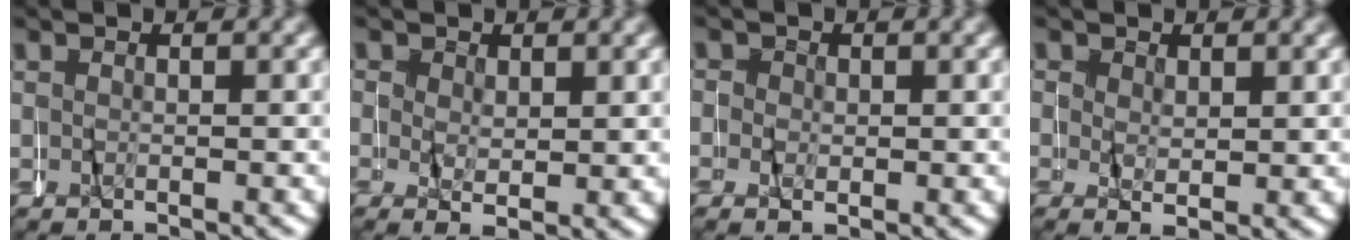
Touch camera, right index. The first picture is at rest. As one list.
[{"total": 2.2, "force": [0.4, 0.9, 2.0], "torque": [-0.029, -0.003, 0.008]}, {"total": 1.4, "force": [0.2, 1.1, 0.8], "torque": [-0.010, 0.002, -0.001]}, {"total": 1.9, "force": [0.4, 0.7, 1.7], "torque": [-0.024, -0.001, 0.009]}]